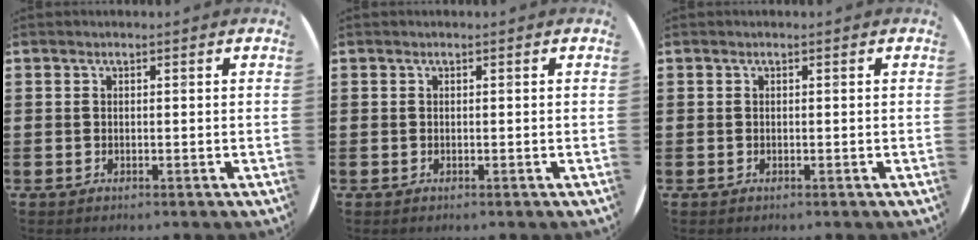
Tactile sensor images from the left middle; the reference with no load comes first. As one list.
[{"total": 0.0}, {"total": 0.0}]